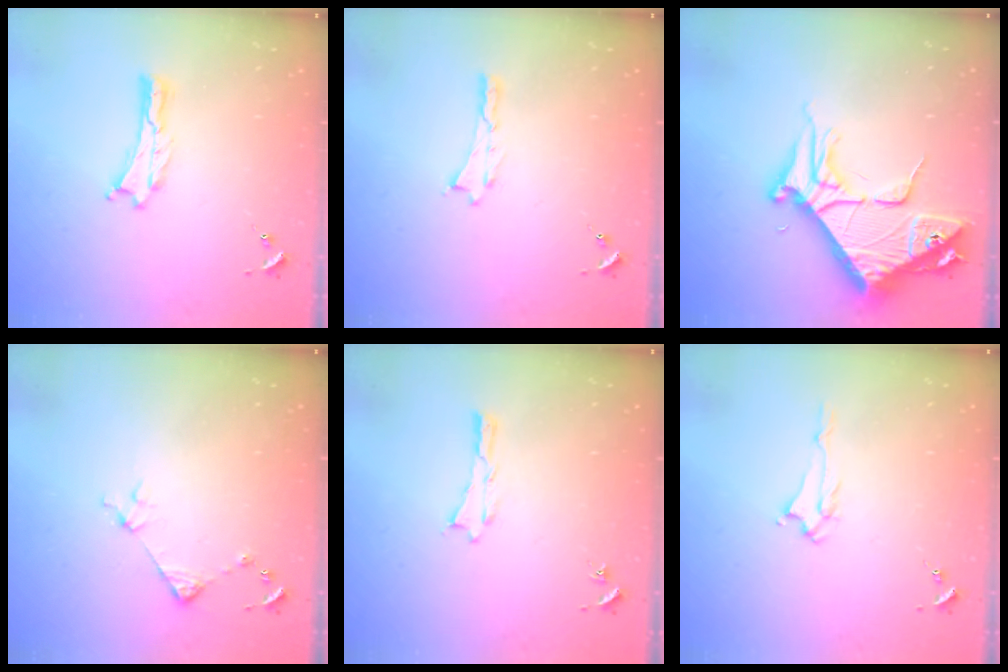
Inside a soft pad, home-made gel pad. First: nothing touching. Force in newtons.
{"total": 0.0}
{"total": 9.0, "press": 8.9, "slide": 1.2}
{"total": 3.8, "press": 3.7, "slide": 0.3}
{"total": 0.0}
{"total": 1.4, "press": 1.4, "slide": 0.3}